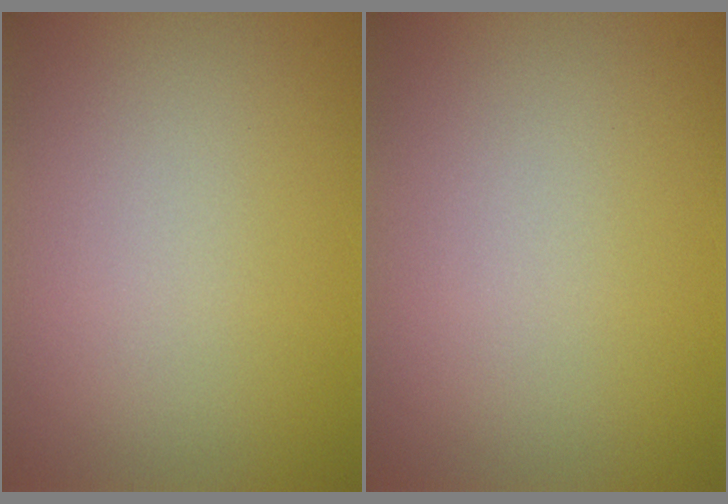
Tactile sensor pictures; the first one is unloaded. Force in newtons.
{"total": 0.0}